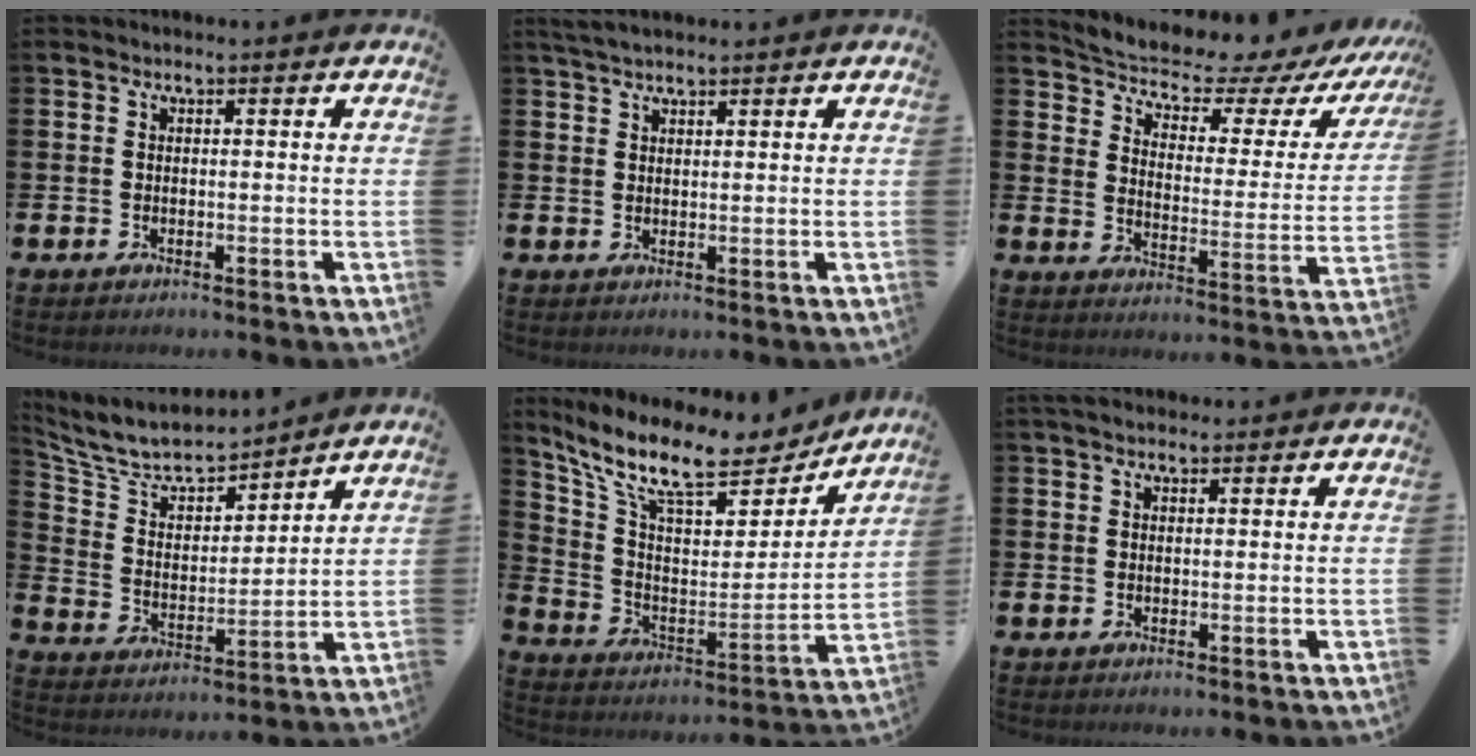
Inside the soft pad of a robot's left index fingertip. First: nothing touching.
{"total": 3.0, "force": [2.7, 0.6, 1.1], "torque": [-0.019, -0.003, 0.048]}
{"total": 6.1, "force": [5.6, 1.4, 1.9], "torque": [-0.058, -0.049, 0.088]}
{"total": 8.8, "force": [8.3, 2.0, 2.1], "torque": [-0.082, -0.060, 0.149]}
{"total": 12.4, "force": [10.4, 3.4, 6.0], "torque": [-0.141, -0.070, 0.176]}
{"total": 2.6, "force": [2.3, 0.8, 0.9], "torque": [-0.005, -0.005, 0.039]}